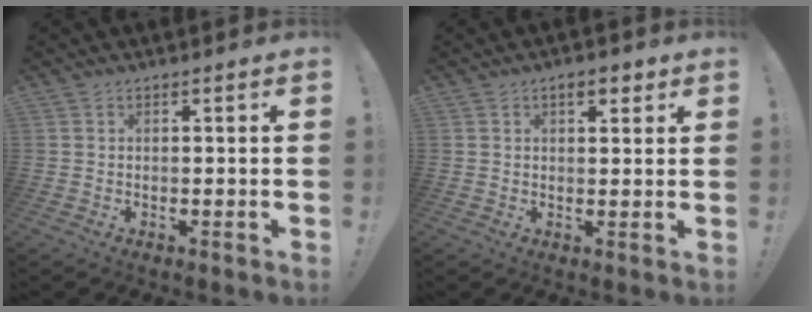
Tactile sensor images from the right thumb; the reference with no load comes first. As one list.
[{"total": 4.1, "force": [2.4, 1.9, 2.7], "torque": [-0.032, -0.005, 0.039]}]